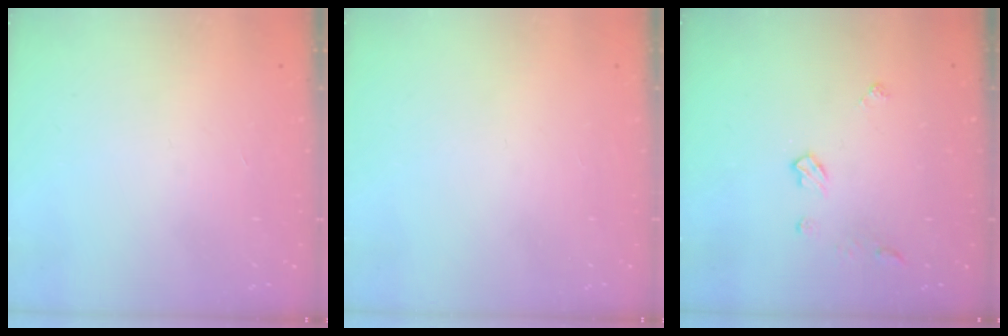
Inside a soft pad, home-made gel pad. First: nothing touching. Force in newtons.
{"total": 0.0}
{"total": 6.3, "press": 6.3, "slide": 0.7}